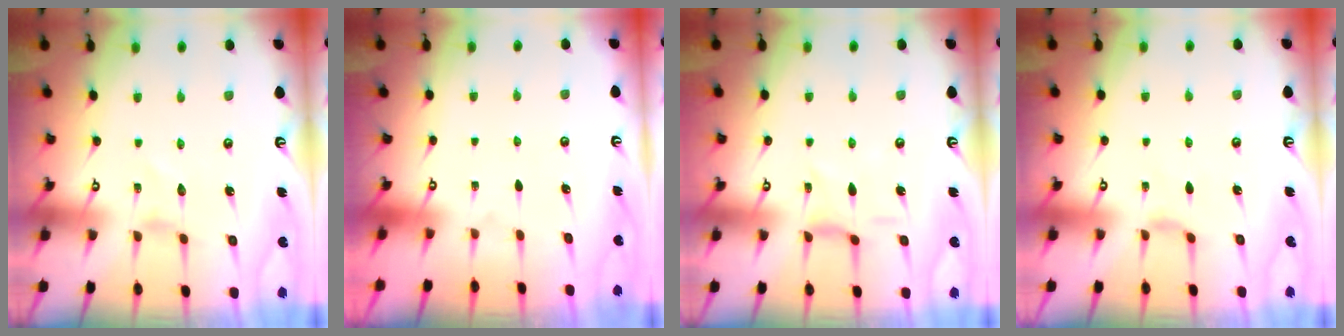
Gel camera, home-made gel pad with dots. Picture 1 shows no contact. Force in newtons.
{"total": 0.0}
{"total": 2.5, "press": 2.5, "slide": 0.4}
{"total": 2.1, "press": 2.1, "slide": 0.4}